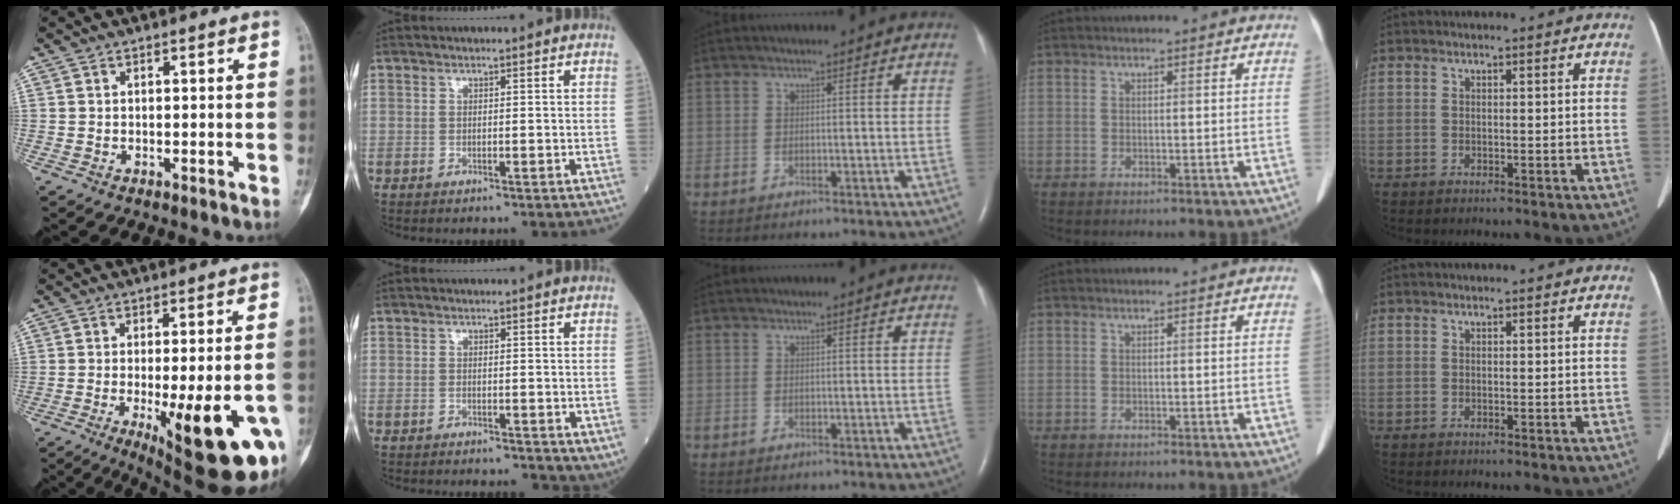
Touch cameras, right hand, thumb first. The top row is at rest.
{"thumb": {"total": 21.3, "force": [-7.6, 5.9, 19.0], "torque": [-0.200, -0.009, -0.087]}, "index": {"total": 1.7, "force": [0.2, 1.0, 1.3], "torque": [-0.020, -0.005, 0.005]}}